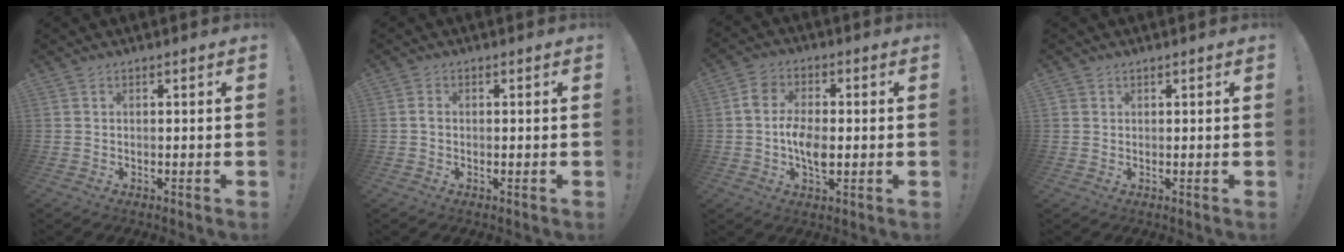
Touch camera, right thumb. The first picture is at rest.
{"total": 0.9, "force": [-0.1, 0.6, 0.6], "torque": [-0.020, 0.007, 0.000]}
{"total": 9.5, "force": [-1.5, 6.1, 7.2], "torque": [-0.128, 0.005, -0.027]}
{"total": 1.1, "force": [0.7, 0.8, 0.1], "torque": [0.002, -0.002, 0.013]}